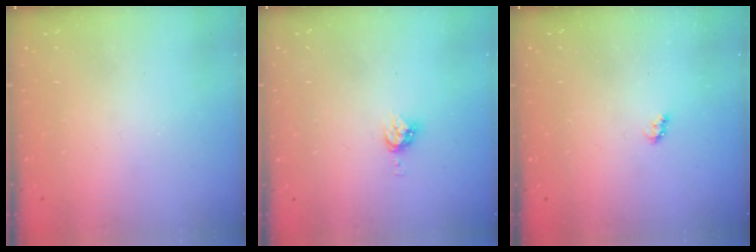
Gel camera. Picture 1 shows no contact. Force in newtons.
{"total": 4.5, "press": 4.5, "slide": 0.0}
{"total": 2.6, "press": 2.6, "slide": 0.4}